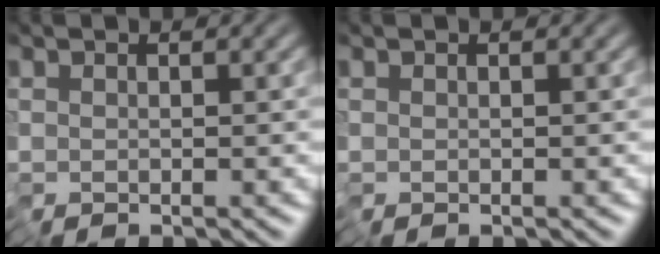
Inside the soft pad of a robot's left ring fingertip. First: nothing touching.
{"total": 0.0}